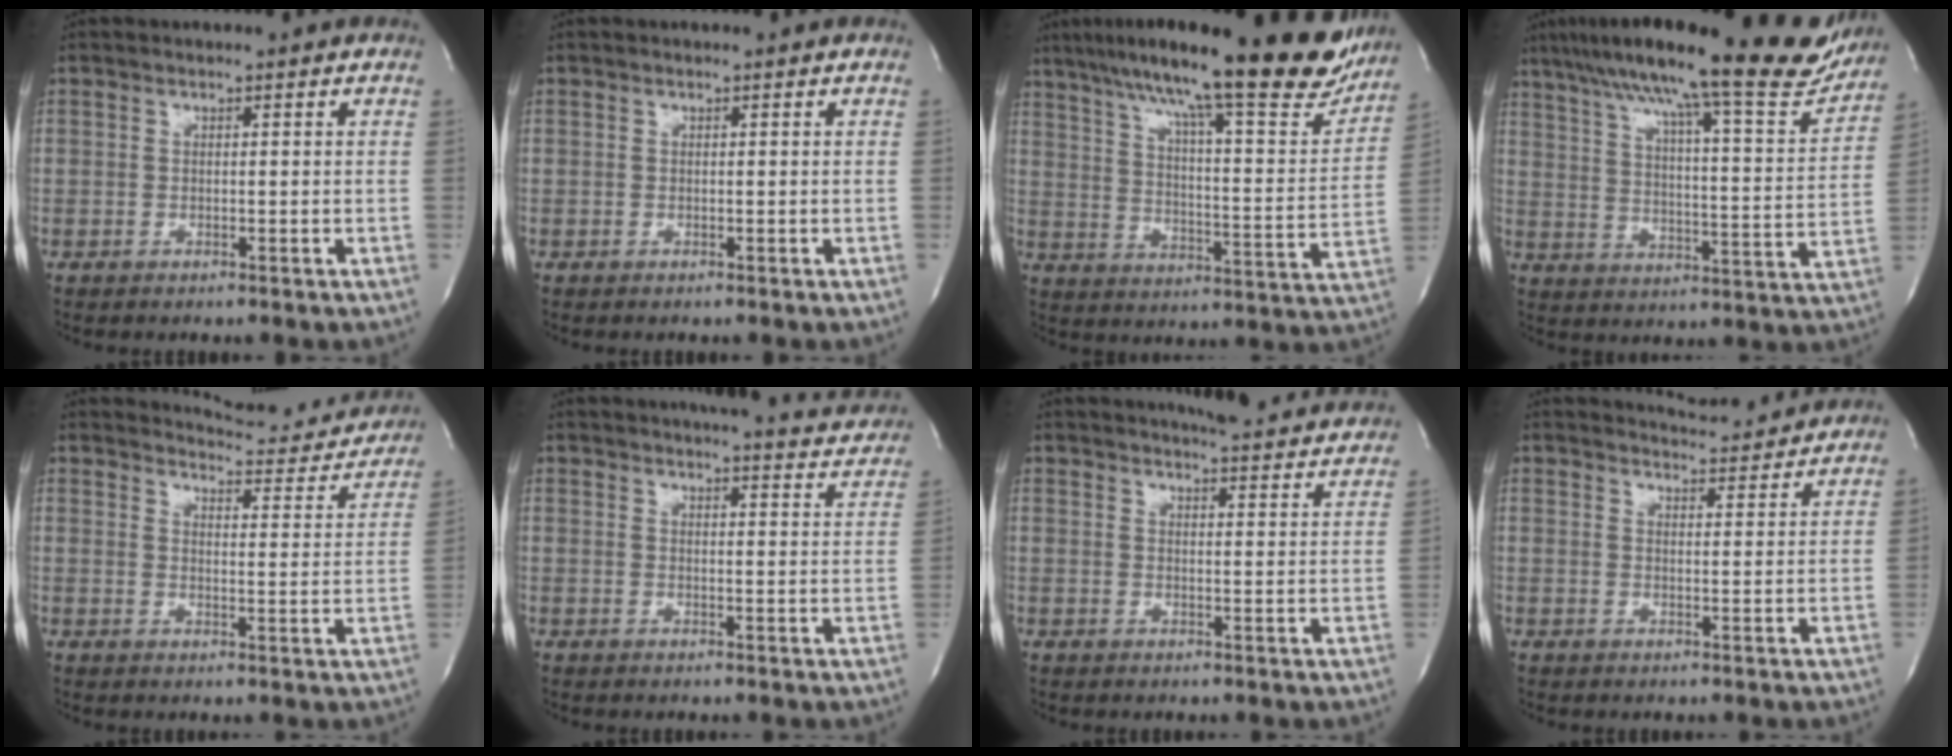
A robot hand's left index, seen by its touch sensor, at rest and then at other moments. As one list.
[{"total": 0.0}, {"total": 26.2, "force": [20.9, 3.8, 15.3], "torque": [-0.239, -0.016, 0.283]}, {"total": 25.1, "force": [20.7, 2.7, 14.0], "torque": [-0.219, -0.015, 0.279]}, {"total": 10.3, "force": [10.3, 1.0, 0.2], "torque": [0.001, -0.031, 0.117]}, {"total": 13.2, "force": [12.7, 1.3, 3.4], "torque": [-0.035, -0.032, 0.134]}, {"total": 12.5, "force": [12.0, 1.3, 3.6], "torque": [-0.044, -0.012, 0.135]}, {"total": 5.7, "force": [5.7, 0.1, -0.1], "torque": [-0.011, -0.005, 0.073]}]